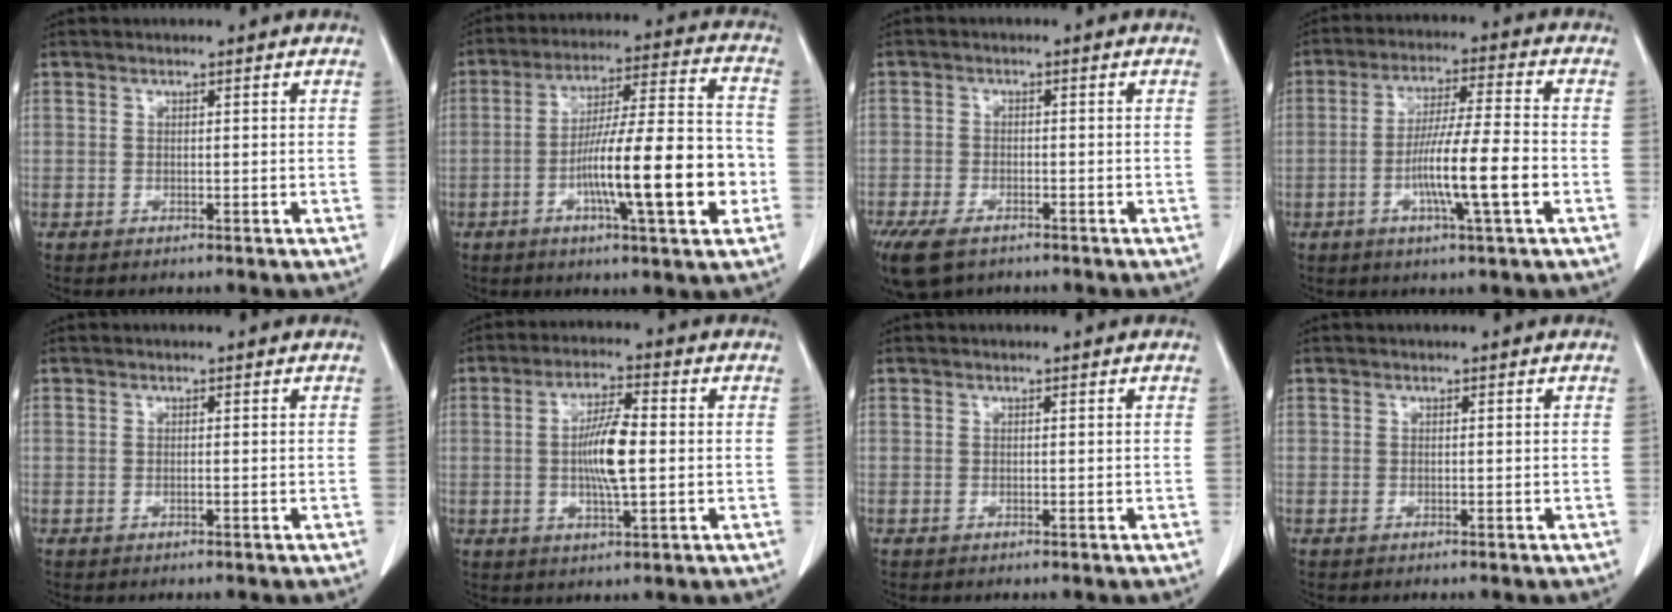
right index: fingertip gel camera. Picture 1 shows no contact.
{"total": 16.6, "force": [-4.6, 1.5, 15.9], "torque": [-0.264, 0.007, -0.073]}
{"total": 9.7, "force": [-6.5, 5.0, 5.1], "torque": [-0.119, -0.012, -0.104]}
{"total": 10.5, "force": [-3.1, -0.1, 10.1], "torque": [-0.184, -0.006, -0.059]}
{"total": 0.0}
{"total": 7.9, "force": [-0.2, 1.2, 7.8], "torque": [-0.149, 0.000, -0.008]}
{"total": 0.0}
{"total": 0.0}